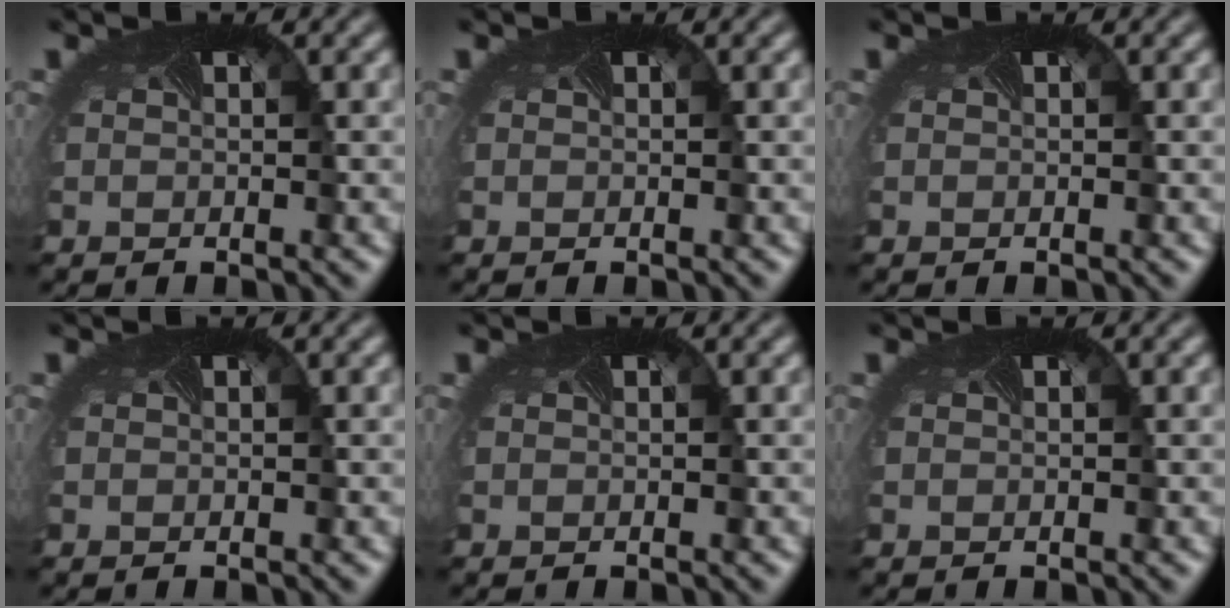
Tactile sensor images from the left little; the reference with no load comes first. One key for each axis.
{"total": 0.0}
{"total": 0.0}
{"total": 0.0}
{"total": 0.0}
{"total": 0.0}